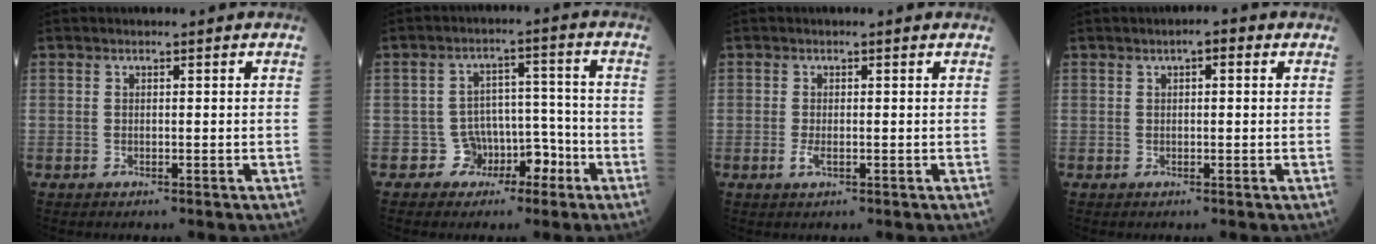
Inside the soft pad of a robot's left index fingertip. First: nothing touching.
{"total": 5.4, "force": [-3.0, 4.4, 0.6], "torque": [0.010, 0.026, -0.040]}
{"total": 1.5, "force": [-0.2, 0.4, 1.4], "torque": [-0.030, -0.002, -0.002]}
{"total": 2.1, "force": [1.0, 0.8, 1.7], "torque": [-0.025, 0.012, 0.011]}